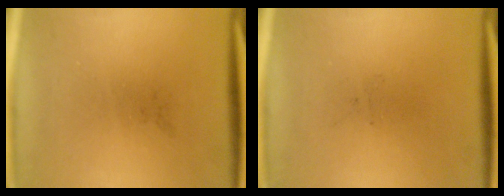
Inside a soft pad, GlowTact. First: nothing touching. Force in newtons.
{"total": 0.0}